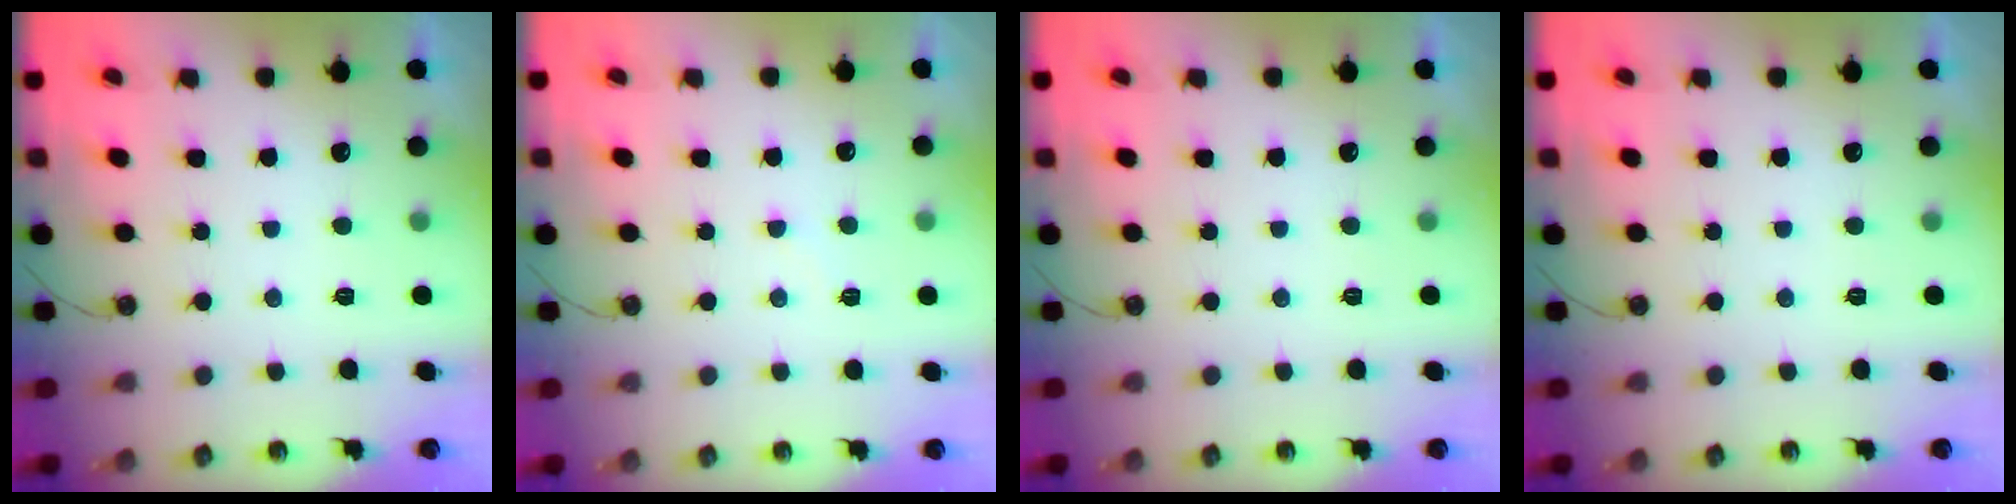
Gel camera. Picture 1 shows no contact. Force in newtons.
{"total": 5.1, "press": 5.0, "slide": 0.7}
{"total": 0.0}
{"total": 0.0}